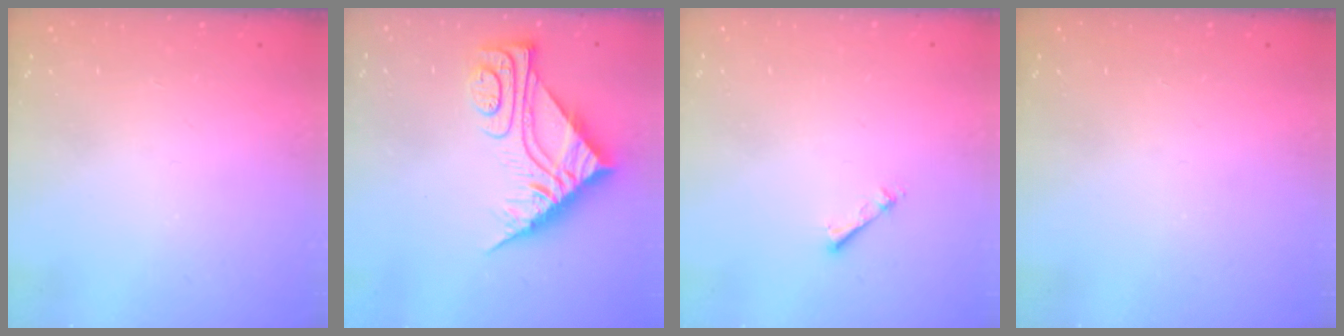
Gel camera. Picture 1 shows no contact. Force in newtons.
{"total": 11.4, "press": 11.4, "slide": 1.1}
{"total": 2.7, "press": 2.7, "slide": 0.4}
{"total": 0.0}